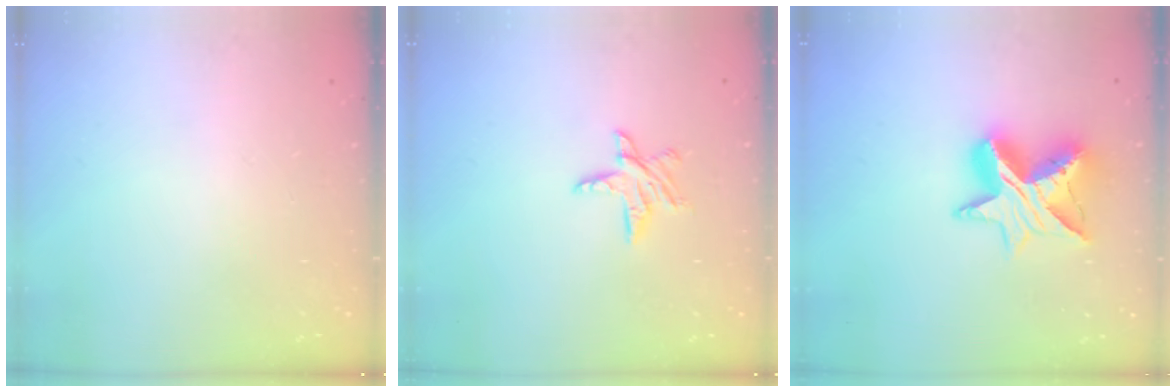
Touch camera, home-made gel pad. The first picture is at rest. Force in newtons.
{"total": 7.3, "press": 7.2, "slide": 0.5}
{"total": 12.7, "press": 12.7, "slide": 1.0}